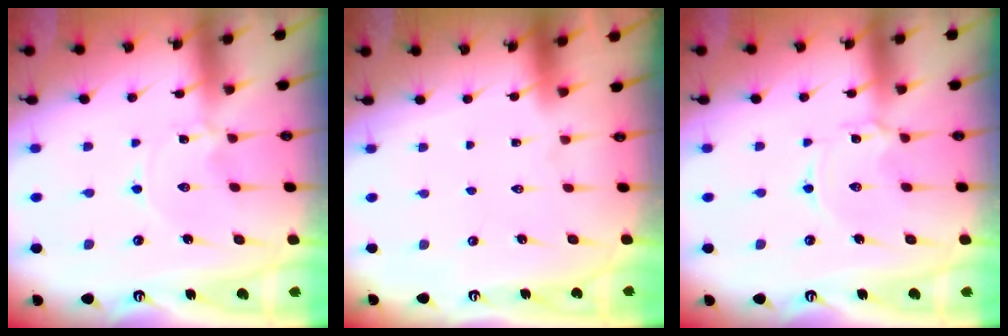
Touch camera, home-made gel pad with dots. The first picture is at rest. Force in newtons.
{"total": 1.5, "press": 1.5, "slide": 0.1}
{"total": 1.9, "press": 1.9, "slide": 0.2}